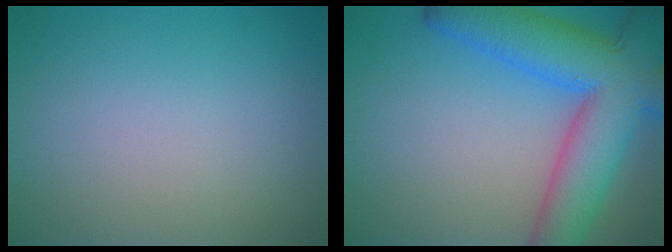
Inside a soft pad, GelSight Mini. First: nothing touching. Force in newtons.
{"total": 11.3, "press": 11.3, "slide": 0.6}